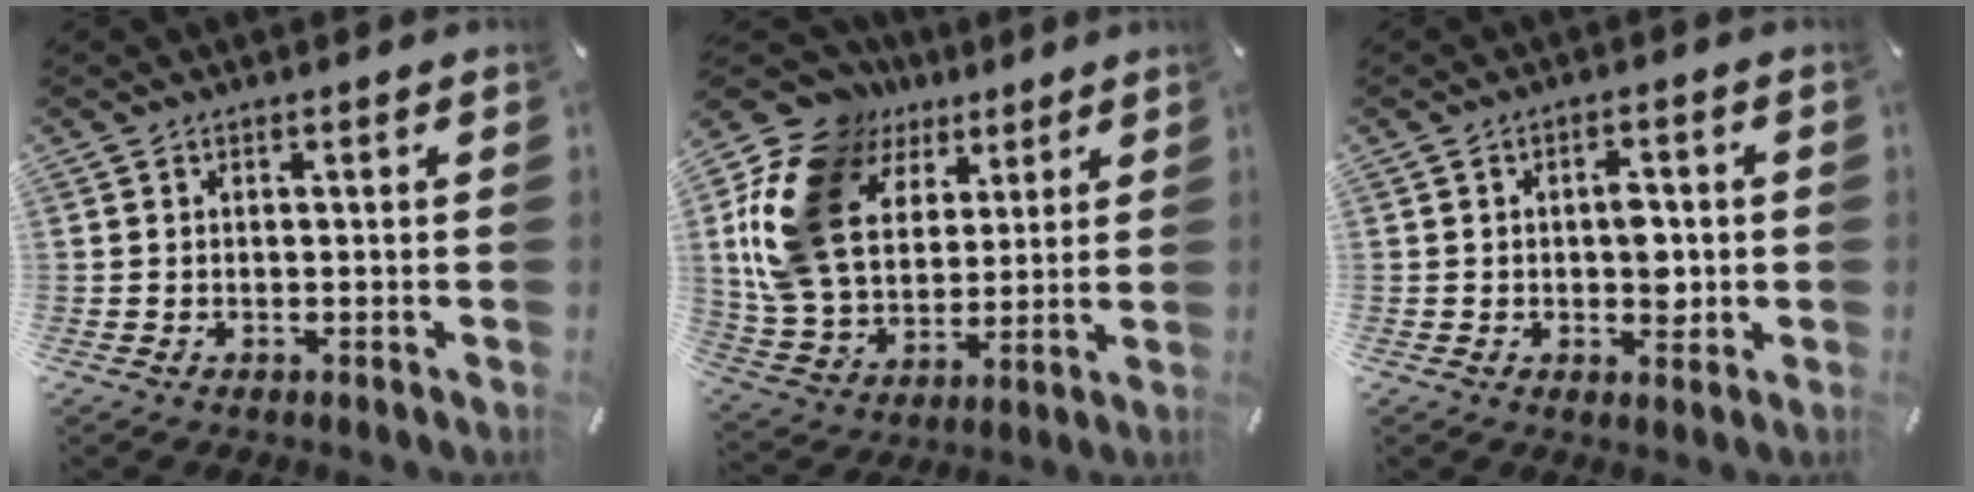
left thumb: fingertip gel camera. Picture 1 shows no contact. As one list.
[{"total": 18.8, "force": [6.9, 14.6, 9.7], "torque": [-0.211, -0.027, 0.127]}, {"total": 5.8, "force": [-0.1, 3.6, 4.5], "torque": [-0.052, -0.003, -0.007]}]